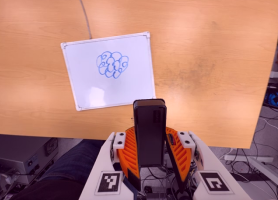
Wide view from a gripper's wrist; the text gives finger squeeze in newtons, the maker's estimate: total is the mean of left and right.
{"total": 5.6, "left": 5.7, "right": 5.6}